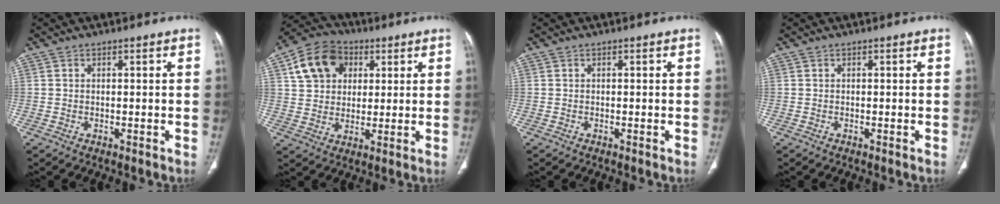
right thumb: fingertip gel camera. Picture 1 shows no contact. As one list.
[{"total": 12.6, "force": [4.5, 9.9, 6.5], "torque": [-0.096, 0.002, 0.074]}, {"total": 0.0}, {"total": 0.0}]